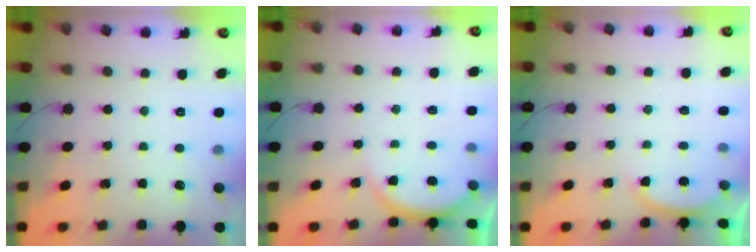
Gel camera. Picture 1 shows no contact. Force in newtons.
{"total": 5.2, "press": 5.1, "slide": 0.5}
{"total": 2.2, "press": 2.1, "slide": 0.5}